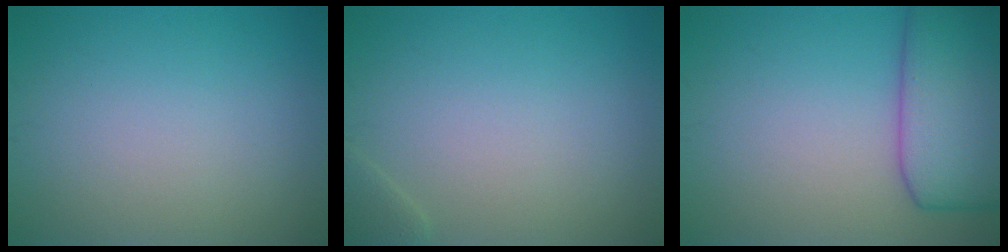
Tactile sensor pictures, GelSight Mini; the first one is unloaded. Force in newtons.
{"total": 1.1, "press": 1.1, "slide": 0.1}
{"total": 8.5, "press": 8.5, "slide": 0.2}